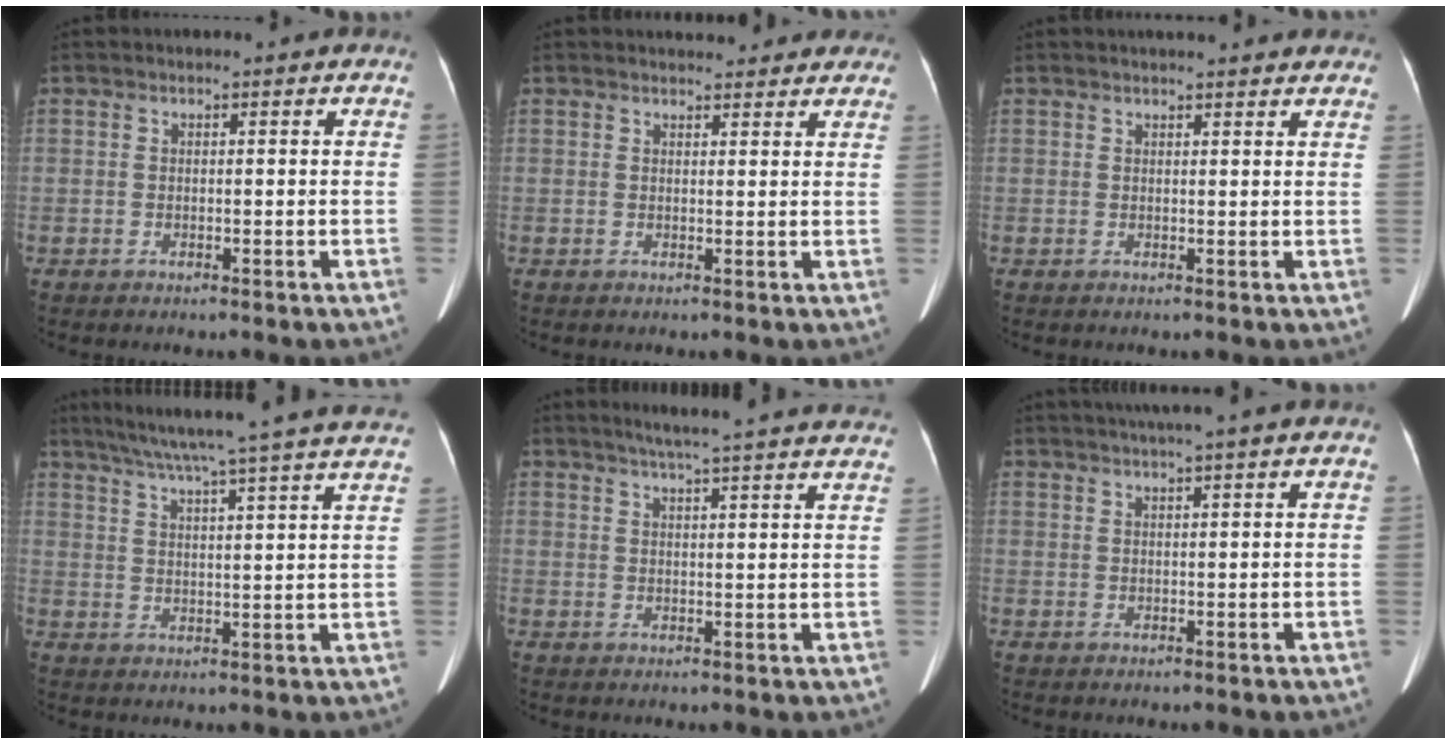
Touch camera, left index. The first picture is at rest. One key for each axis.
{"total": 8.9, "fx": 8.1, "fy": 2.6, "fz": 2.6, "tx": -0.015, "ty": 0.014, "tz": 0.080}
{"total": 9.9, "fx": 8.8, "fy": 1.7, "fz": 4.1, "tx": -0.046, "ty": 0.019, "tz": 0.093}
{"total": 24.7, "fx": 21.6, "fy": -1.1, "fz": 11.9, "tx": -0.198, "ty": -0.012, "tz": 0.278}
{"total": 20.1, "fx": 18.1, "fy": 0.3, "fz": 8.8, "tx": -0.128, "ty": -0.006, "tz": 0.220}
{"total": 6.0, "fx": 4.8, "fy": -1.1, "fz": 3.5, "tx": -0.052, "ty": 0.024, "tz": 0.066}